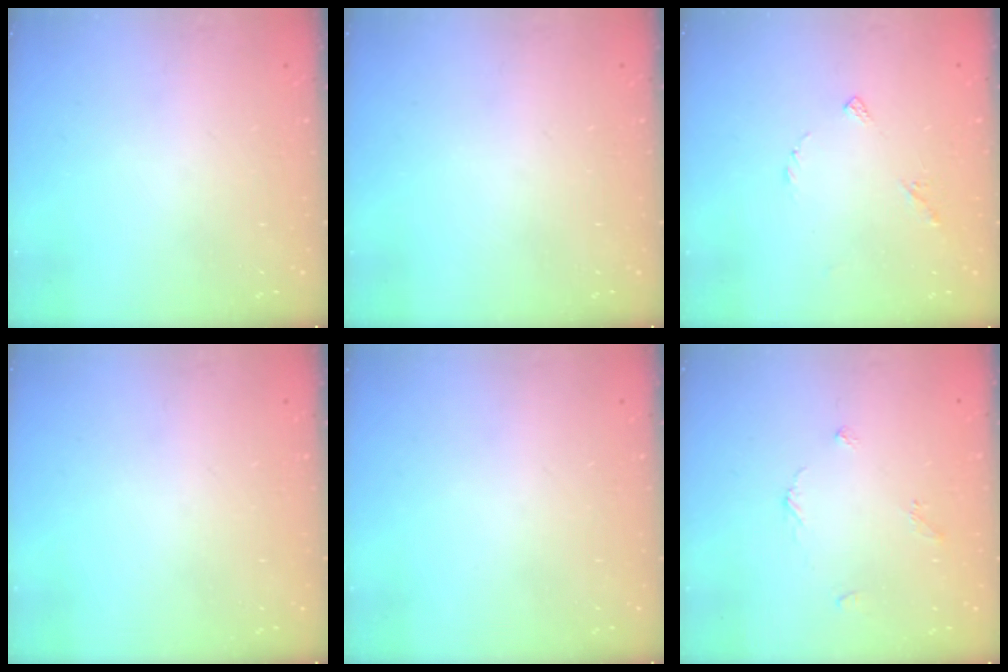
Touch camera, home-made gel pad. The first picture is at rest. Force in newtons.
{"total": 0.0}
{"total": 4.8, "press": 4.8, "slide": 0.5}
{"total": 0.0}
{"total": 0.0}
{"total": 2.9, "press": 2.9, "slide": 0.4}